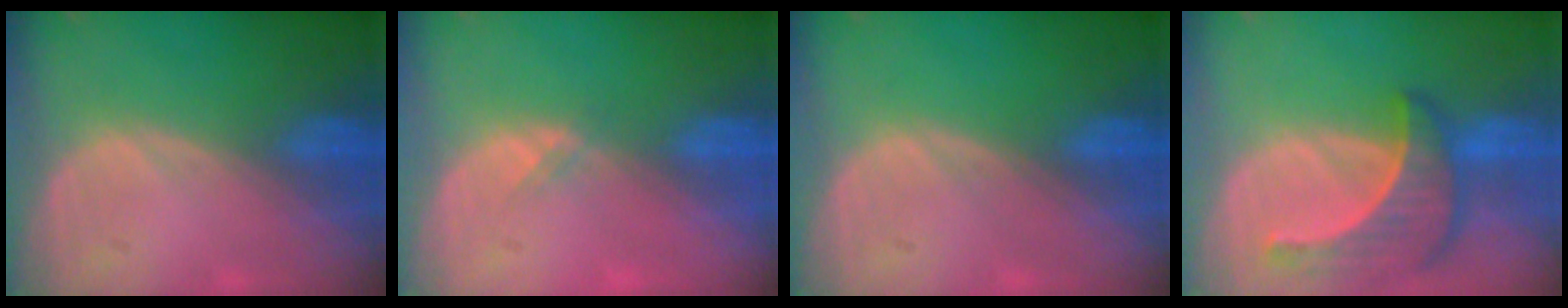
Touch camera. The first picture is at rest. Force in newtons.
{"total": 1.1, "press": 0.8, "slide": 0.7}
{"total": 0.0}
{"total": 7.8, "press": 7.5, "slide": 2.4}